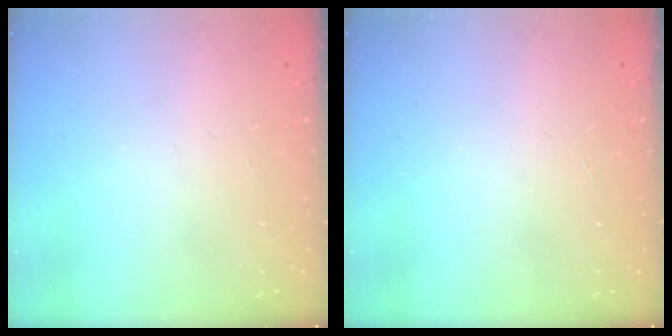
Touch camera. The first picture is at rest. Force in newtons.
{"total": 0.0}